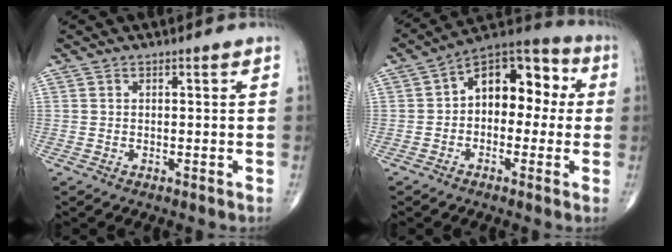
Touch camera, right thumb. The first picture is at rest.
{"total": 13.2, "force": [1.0, 8.5, 10.0], "torque": [-0.099, 0.045, -0.005]}